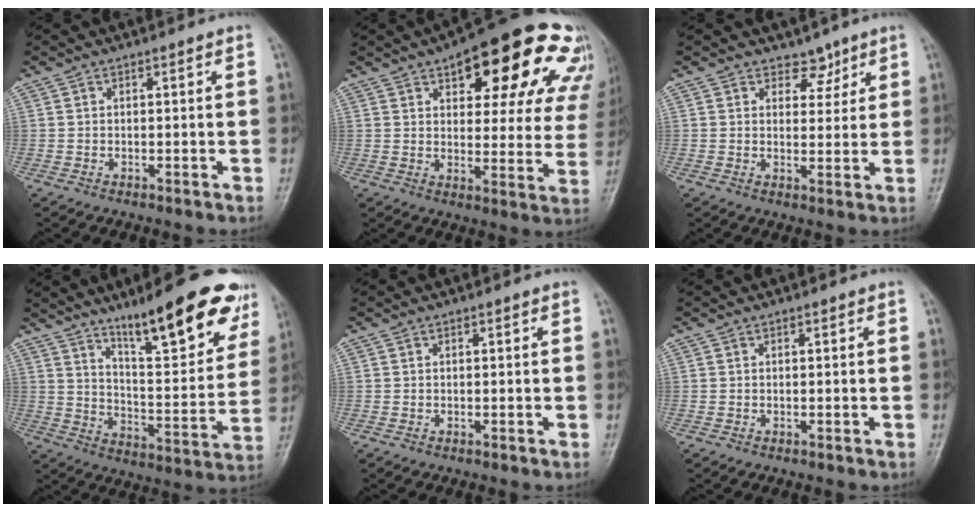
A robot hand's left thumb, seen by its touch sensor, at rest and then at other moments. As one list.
[{"total": 23.8, "force": [13.7, 9.7, 16.8], "torque": [-0.177, -0.020, 0.166]}, {"total": 3.8, "force": [2.8, 2.5, 0.8], "torque": [0.019, -0.017, 0.040]}, {"total": 21.4, "force": [14.1, 5.3, 15.2], "torque": [-0.175, -0.065, 0.217]}, {"total": 0.0}, {"total": 0.0}]